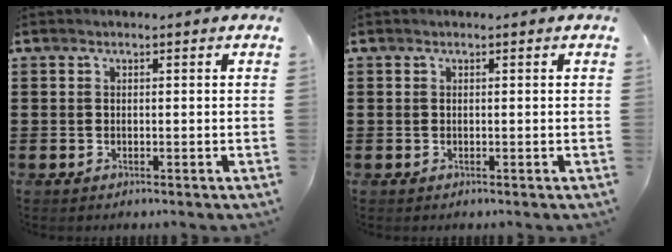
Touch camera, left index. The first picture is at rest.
{"total": 0.0}